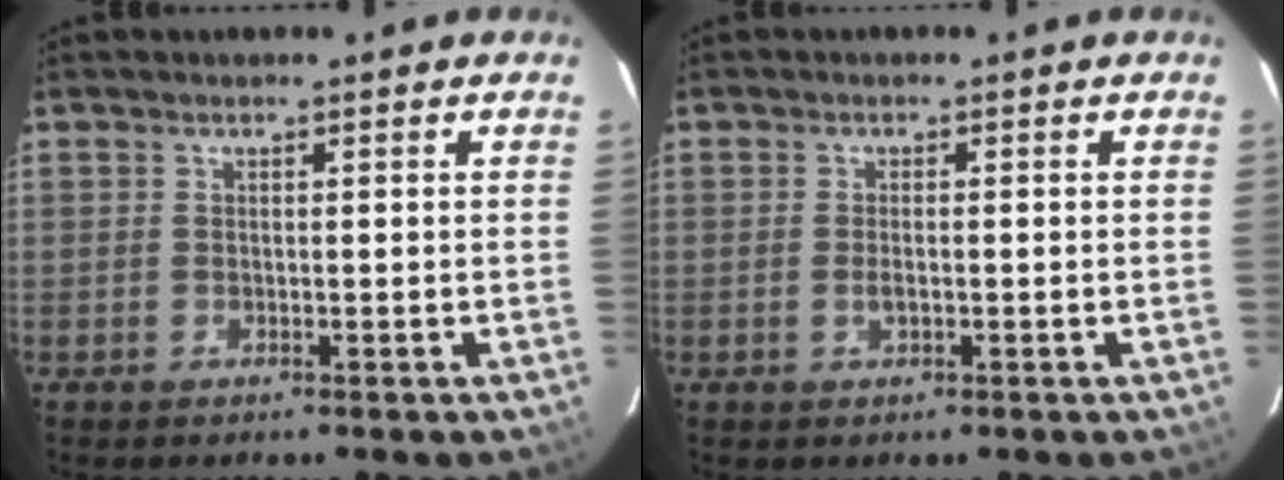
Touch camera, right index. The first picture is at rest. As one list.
[{"total": 1.7, "force": [-0.5, 0.7, 1.5], "torque": [-0.029, -0.002, -0.008]}]